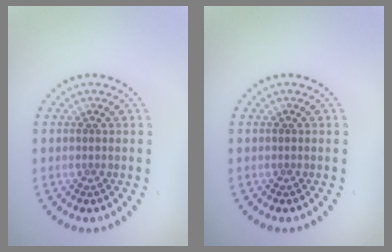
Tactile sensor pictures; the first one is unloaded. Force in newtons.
{"total": 0.0}